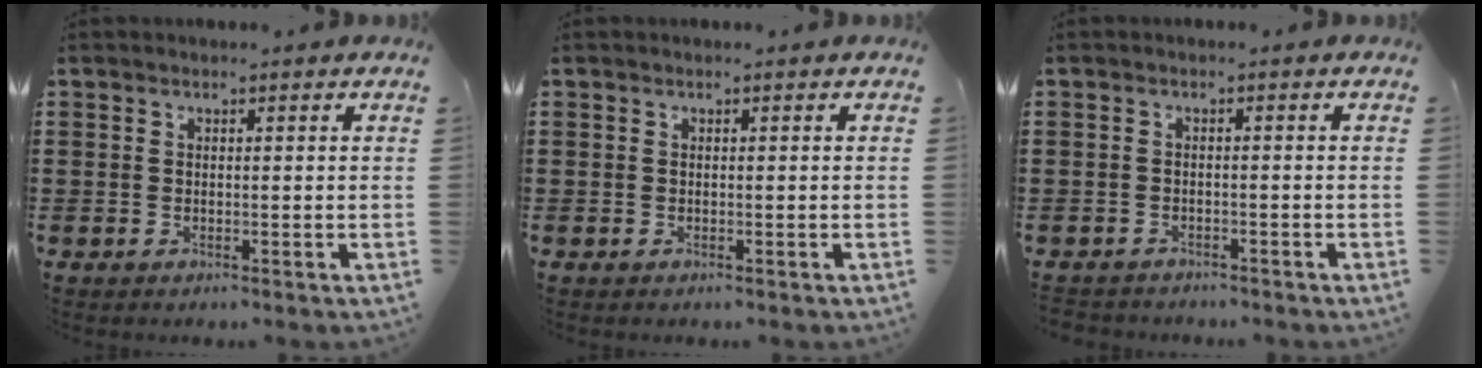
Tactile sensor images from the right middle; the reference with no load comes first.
{"total": 0.0}
{"total": 1.4, "force": [-1.4, 0.2, -0.2], "torque": [-0.002, 0.001, -0.032]}